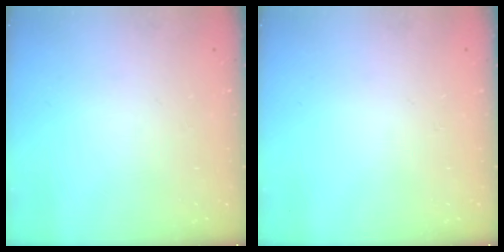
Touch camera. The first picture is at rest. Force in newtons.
{"total": 0.0}